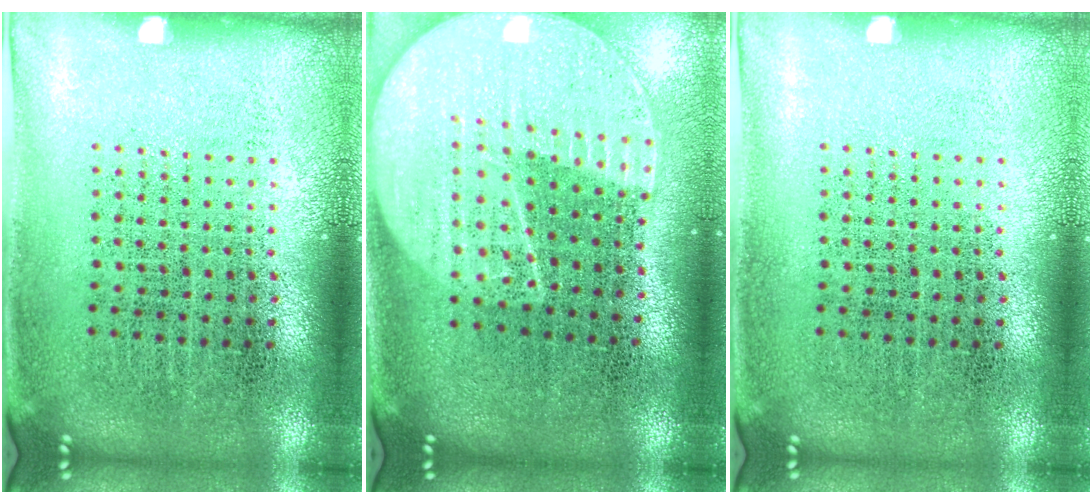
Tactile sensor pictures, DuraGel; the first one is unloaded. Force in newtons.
{"total": 2.3, "press": 2.0, "slide": 1.2}
{"total": 0.0}